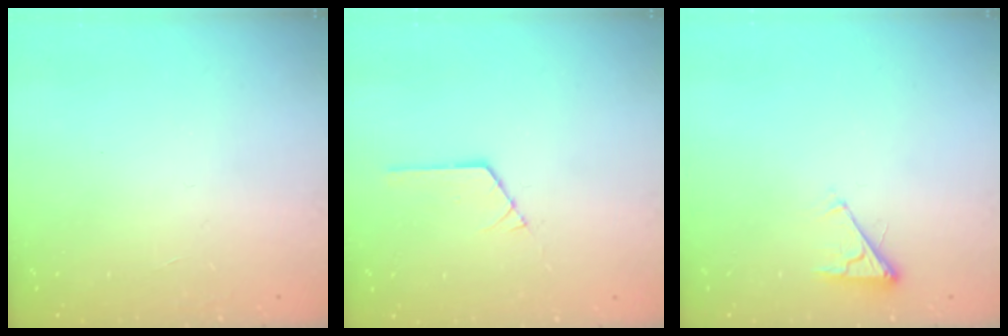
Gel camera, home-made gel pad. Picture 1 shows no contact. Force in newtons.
{"total": 1.0, "press": 1.0, "slide": 0.1}
{"total": 3.9, "press": 3.9, "slide": 0.6}